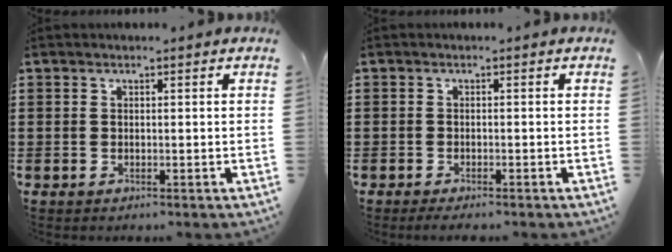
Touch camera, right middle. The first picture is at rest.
{"total": 1.0, "force": [-1.0, 0.1, 0.3], "torque": [-0.009, -0.004, -0.018]}